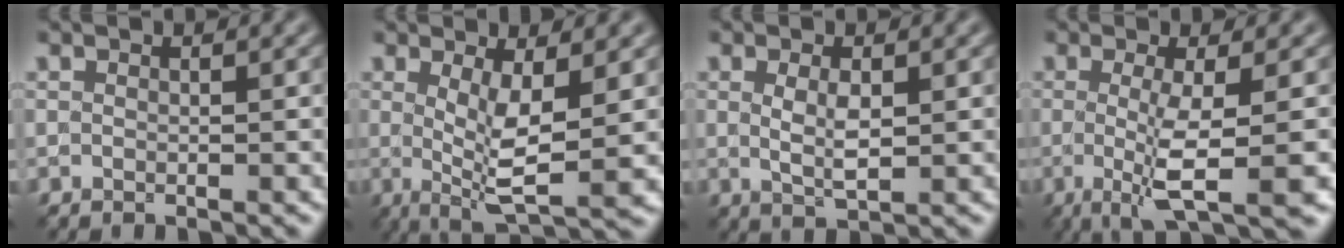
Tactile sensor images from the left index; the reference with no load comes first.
{"total": 5.4, "force": [0.4, 1.4, 5.2], "torque": [-0.092, -0.010, 0.009]}
{"total": 2.3, "force": [0.5, 0.8, 2.1], "torque": [-0.047, -0.003, 0.010]}
{"total": 5.7, "force": [-0.6, 1.2, 5.5], "torque": [-0.094, -0.011, -0.011]}